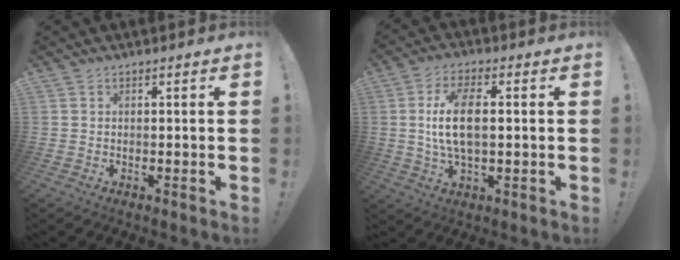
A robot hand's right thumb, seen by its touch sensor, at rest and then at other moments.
{"total": 11.1, "force": [0.8, 5.0, 9.9], "torque": [-0.183, -0.004, 0.011]}